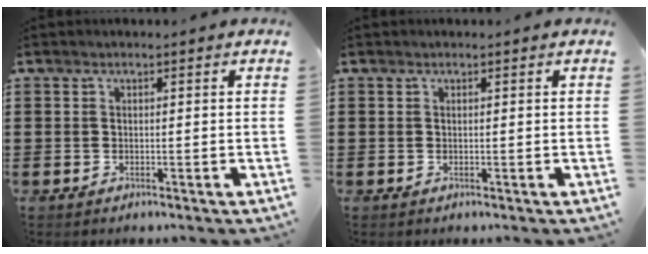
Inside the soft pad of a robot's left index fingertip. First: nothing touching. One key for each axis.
{"total": 0.0}